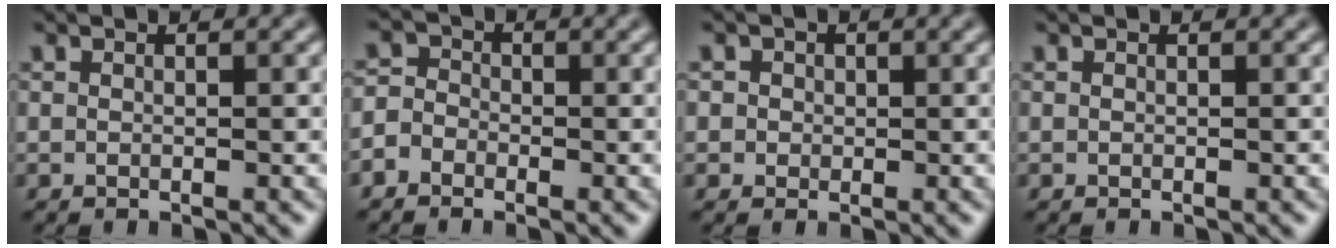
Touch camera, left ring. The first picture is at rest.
{"total": 2.7, "force": [-1.5, 2.1, 0.8], "torque": [-0.003, 0.006, -0.036]}
{"total": 1.9, "force": [0.7, 1.7, 0.6], "torque": [0.008, 0.006, 0.005]}
{"total": 0.0}